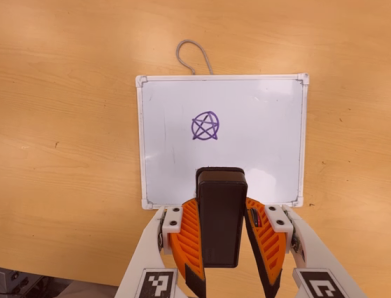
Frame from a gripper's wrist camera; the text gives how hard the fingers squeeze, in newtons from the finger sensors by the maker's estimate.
{"total": 6.7, "left": 5.4, "right": 7.9}